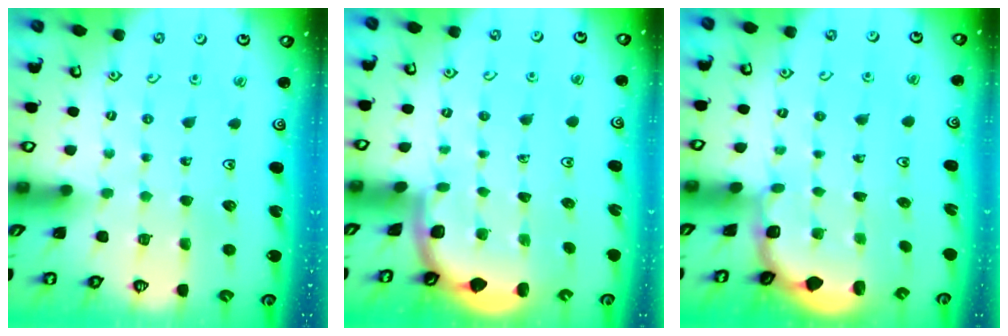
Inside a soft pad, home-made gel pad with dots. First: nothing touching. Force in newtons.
{"total": 1.5, "press": 1.5, "slide": 0.0}
{"total": 1.9, "press": 1.8, "slide": 0.8}